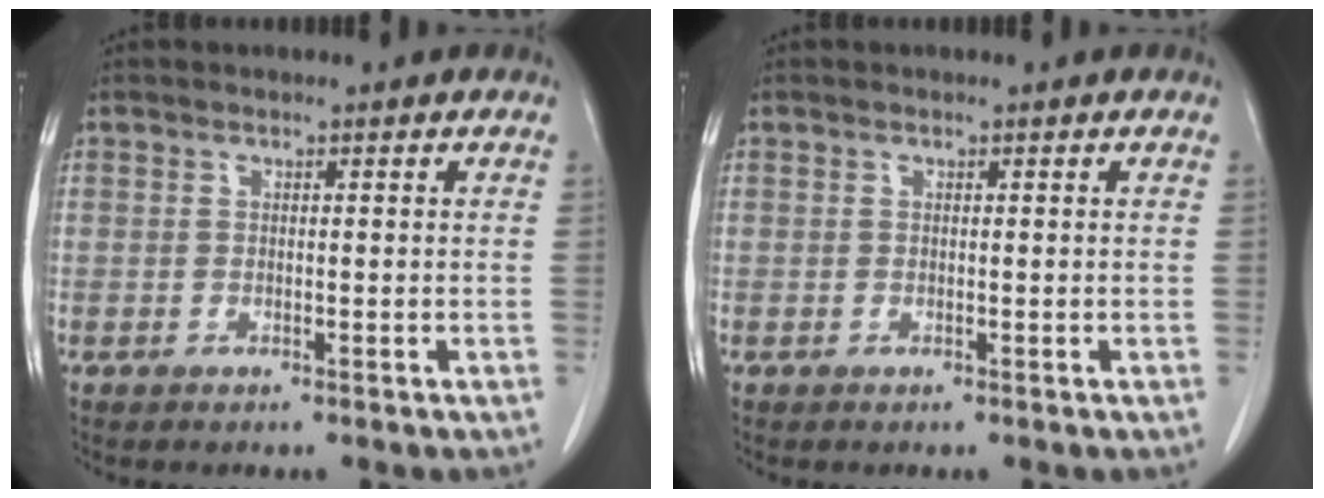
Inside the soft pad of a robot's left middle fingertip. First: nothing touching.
{"total": 0.0}